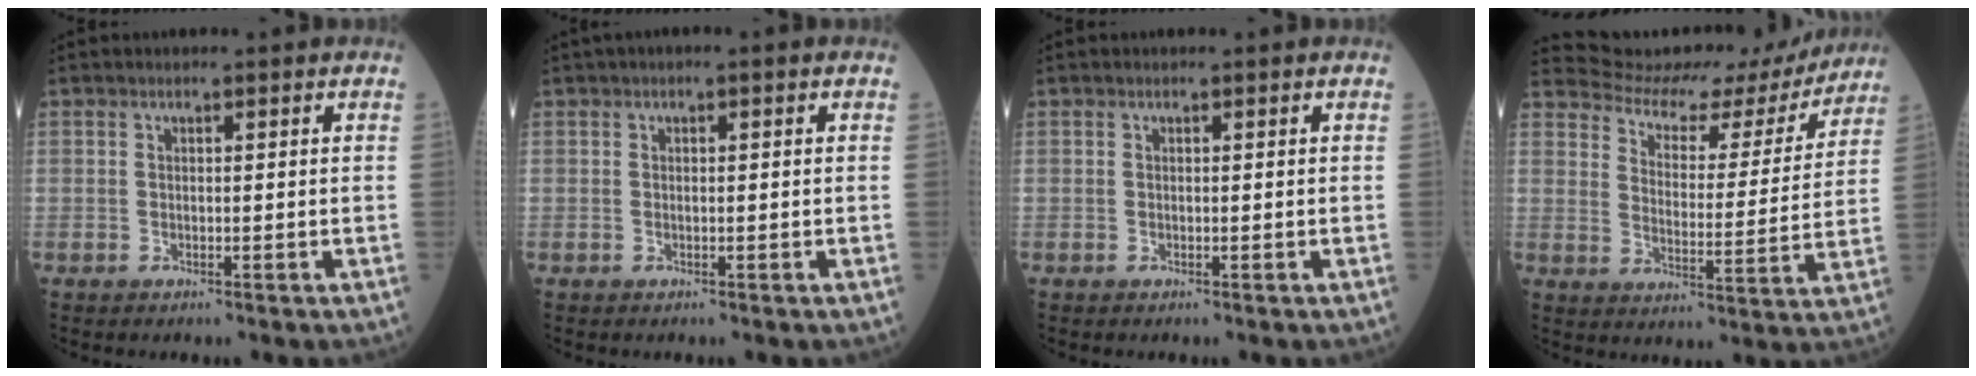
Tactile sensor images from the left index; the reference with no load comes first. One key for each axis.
{"total": 1.0, "fx": 0.2, "fy": 0.1, "fz": 1.0, "tx": -0.023, "ty": 0.008, "tz": 0.007}
{"total": 0.0}
{"total": 17.5, "fx": 17.0, "fy": 4.1, "fz": 1.5, "tx": -0.014, "ty": -0.030, "tz": 0.219}